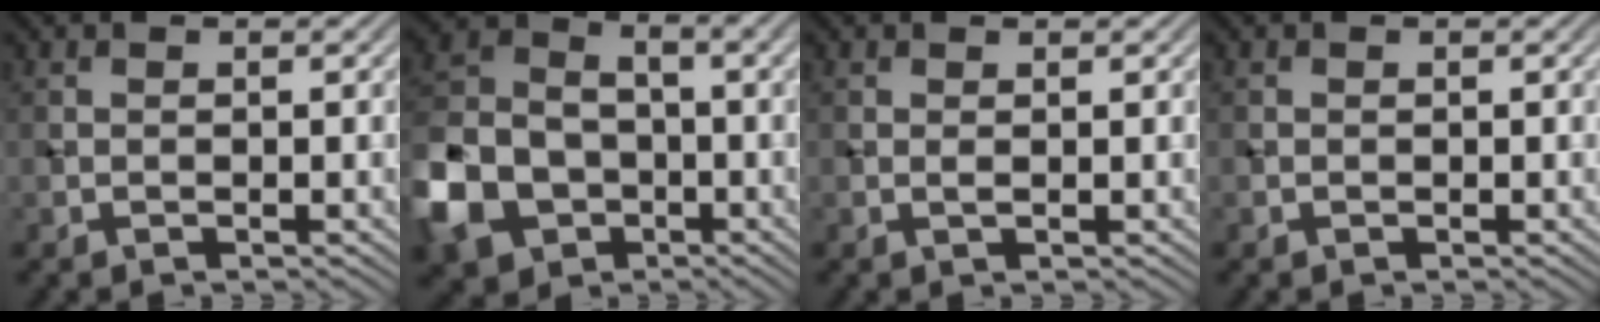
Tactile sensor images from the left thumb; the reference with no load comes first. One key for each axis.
{"total": 12.0, "fx": -4.7, "fy": 8.7, "fz": 6.8, "tx": -0.183, "ty": -0.021, "tz": -0.102}
{"total": 0.6, "fx": 0.3, "fy": -0.1, "fz": 0.5, "tx": -0.013, "ty": 0.003, "tz": 0.004}
{"total": 0.0}